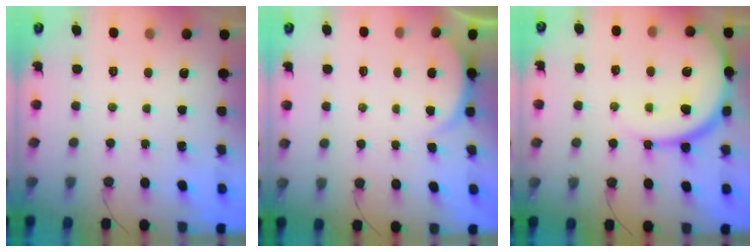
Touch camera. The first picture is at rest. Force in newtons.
{"total": 2.2, "press": 2.1, "slide": 0.5}
{"total": 15.4, "press": 15.3, "slide": 1.7}